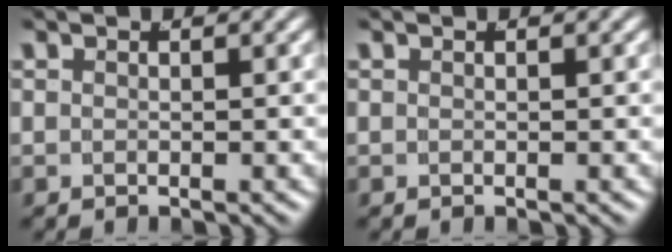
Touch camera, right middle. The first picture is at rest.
{"total": 0.0}